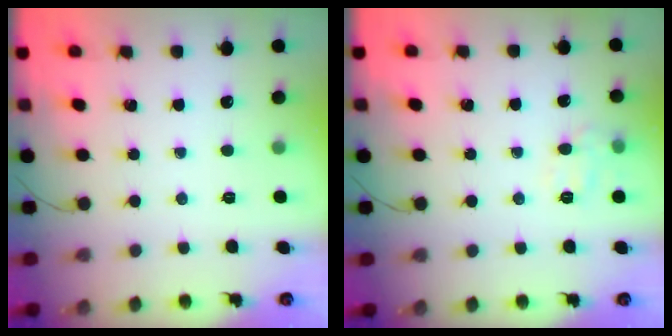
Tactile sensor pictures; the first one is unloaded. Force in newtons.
{"total": 7.4, "press": 7.3, "slide": 1.2}